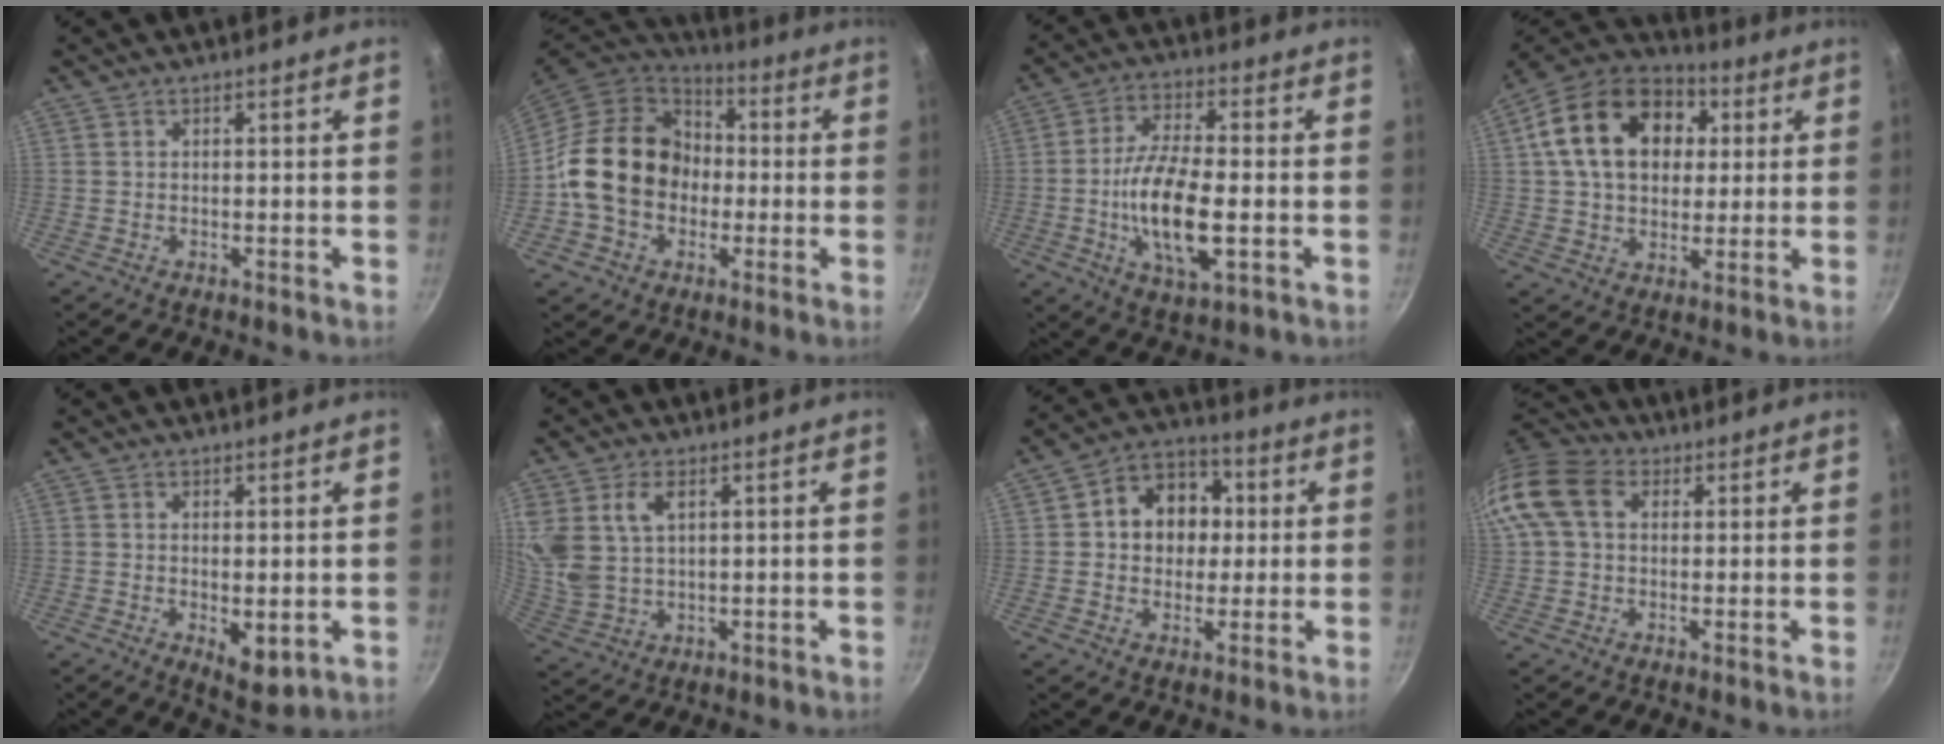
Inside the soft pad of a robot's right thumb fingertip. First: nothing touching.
{"total": 19.4, "force": [-1.2, 15.9, 11.1], "torque": [-0.171, 0.043, -0.026]}
{"total": 14.2, "force": [-2.4, 5.5, 12.8], "torque": [-0.244, 0.011, -0.047]}
{"total": 20.8, "force": [5.1, 15.0, 13.5], "torque": [-0.211, 0.021, 0.074]}
{"total": 5.2, "force": [-0.4, 2.5, 4.5], "torque": [-0.059, -0.015, 0.002]}
{"total": 10.4, "force": [3.7, 6.7, 6.9], "torque": [-0.135, -0.017, 0.081]}
{"total": 12.0, "force": [1.7, 9.9, 6.6], "torque": [-0.055, 0.015, 0.012]}
{"total": 11.6, "force": [2.8, 8.7, 7.2], "torque": [-0.131, 0.021, 0.034]}